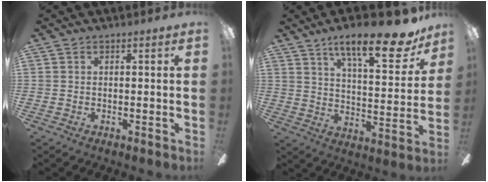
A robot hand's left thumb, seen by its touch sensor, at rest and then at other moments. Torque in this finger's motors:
{"motor_torque": [0.22, 0.24, 1.46, -1.31, 0.21]}